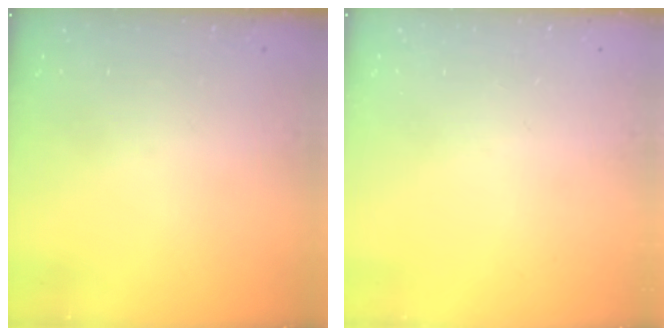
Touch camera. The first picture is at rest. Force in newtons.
{"total": 0.0}